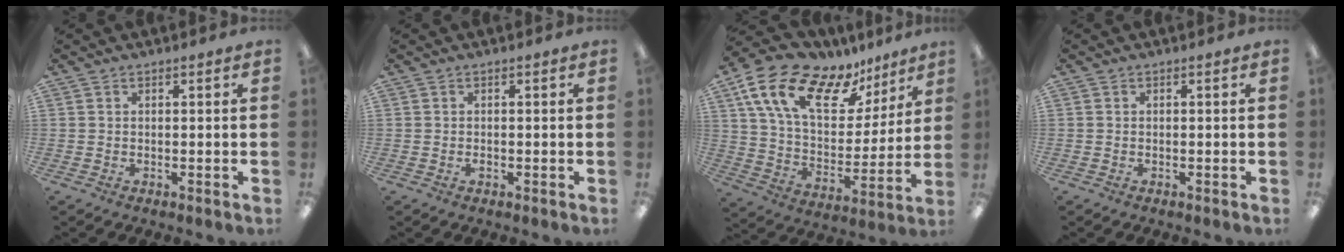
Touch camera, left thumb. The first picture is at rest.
{"total": 0.7, "force": [-0.1, 0.4, 0.5], "torque": [-0.011, 0.000, -0.003]}
{"total": 20.3, "force": [12.8, 9.9, 12.3], "torque": [-0.220, -0.065, 0.229]}
{"total": 0.0}